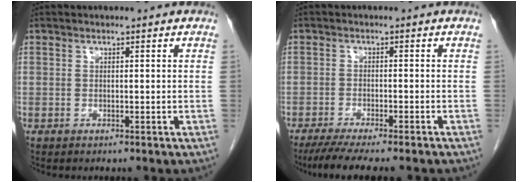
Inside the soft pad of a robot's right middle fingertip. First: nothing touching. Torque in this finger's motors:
{"motor_torque": [1.21, -0.93, 0.21, 0.05]}